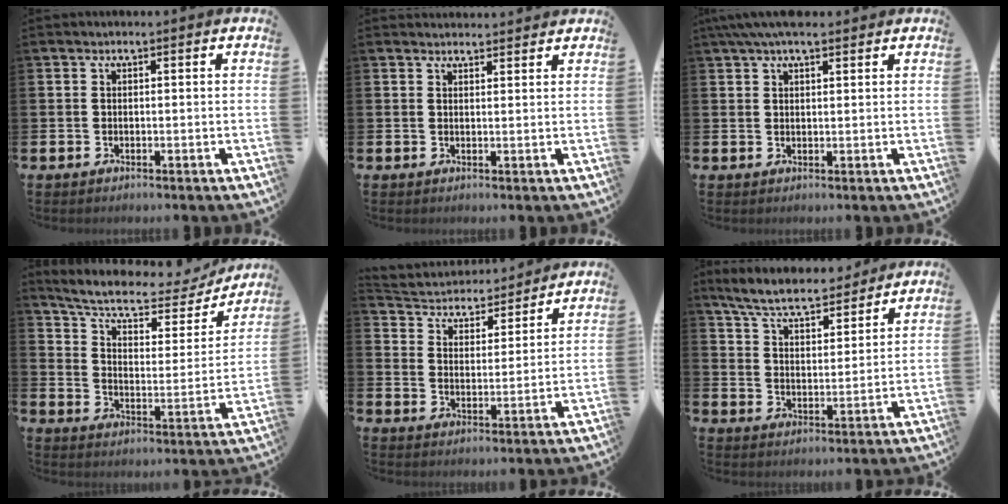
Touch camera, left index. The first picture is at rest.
{"total": 2.1, "force": [2.0, 0.3, -0.1], "torque": [0.009, -0.011, 0.036]}
{"total": 4.7, "force": [3.9, 1.4, 2.3], "torque": [-0.043, -0.007, 0.069]}
{"total": 7.7, "force": [6.4, 2.6, 3.4], "torque": [-0.086, -0.046, 0.103]}
{"total": 4.4, "force": [4.2, 1.5, 0.1], "torque": [-0.033, -0.041, 0.066]}
{"total": 7.2, "force": [6.7, 1.4, 2.3], "torque": [-0.076, -0.037, 0.117]}